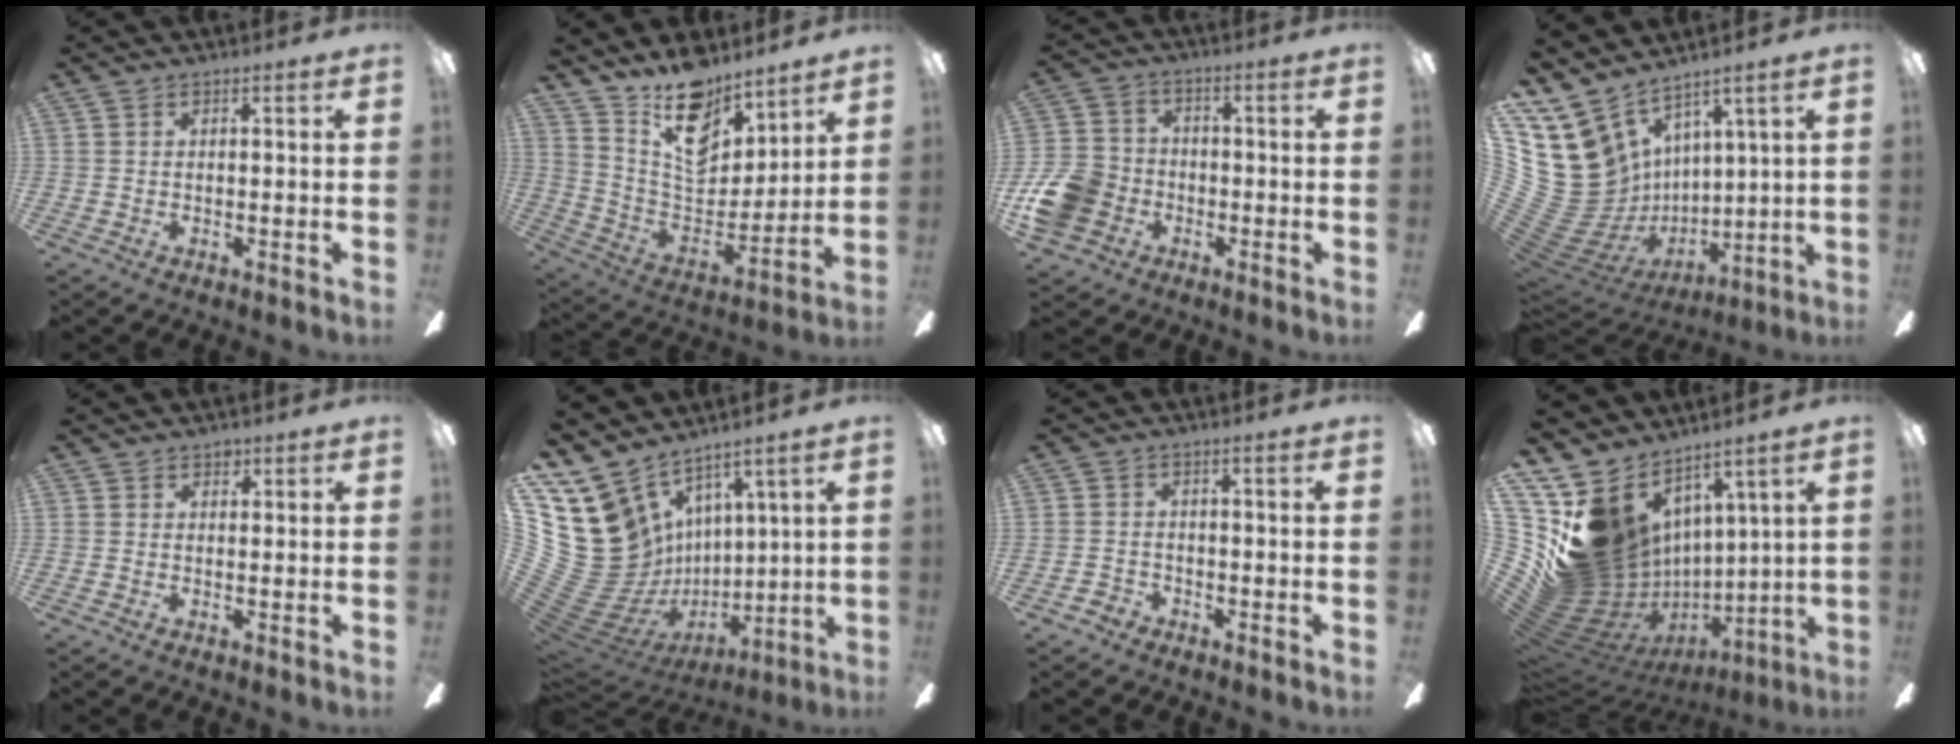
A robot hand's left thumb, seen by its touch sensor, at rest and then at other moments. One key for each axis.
{"total": 17.3, "fx": 12.7, "fy": 9.0, "fz": 7.5, "tx": -0.129, "ty": -0.088, "tz": 0.234}
{"total": 11.5, "fx": -4.5, "fy": 9.5, "fz": 4.7, "tx": -0.107, "ty": 0.041, "tz": -0.079}
{"total": 16.0, "fx": 4.1, "fy": 13.3, "fz": 7.9, "tx": -0.208, "ty": -0.072, "tz": 0.106}
{"total": 1.2, "fx": 0.6, "fy": 1.0, "fz": 0.2, "tx": 0.003, "ty": 0.001, "tz": 0.008}
{"total": 18.6, "fx": 3.4, "fy": 15.6, "fz": 9.6, "tx": -0.241, "ty": -0.079, "tz": 0.112}
{"total": 2.6, "fx": -2.1, "fy": 1.6, "fz": 0.3, "tx": -0.004, "ty": 0.012, "tz": -0.041}
{"total": 16.6, "fx": 3.5, "fy": 14.7, "fz": 6.9, "tx": -0.132, "ty": -0.071, "tz": 0.123}